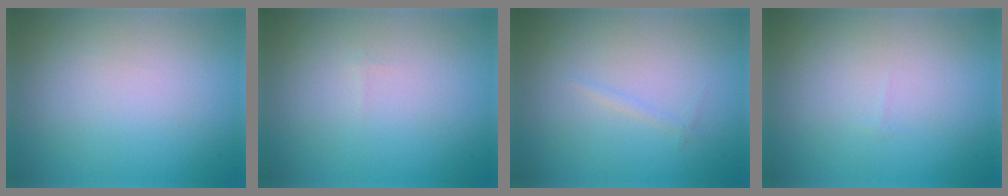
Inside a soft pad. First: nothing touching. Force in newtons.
{"total": 0.0}
{"total": 0.5, "press": 0.5, "slide": 0.0}
{"total": 0.0}